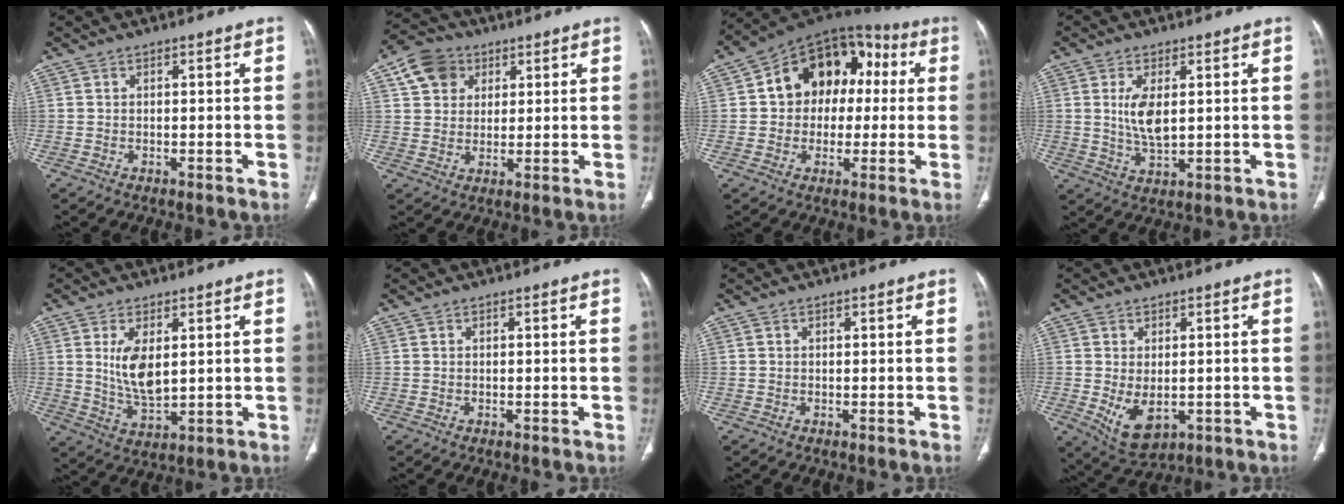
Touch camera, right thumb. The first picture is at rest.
{"total": 8.8, "force": [3.8, 7.2, 3.5], "torque": [-0.040, -0.003, 0.064]}
{"total": 17.0, "force": [2.1, 12.7, 11.1], "torque": [-0.109, 0.043, 0.022]}
{"total": 6.4, "force": [1.3, 2.9, 5.6], "torque": [-0.110, -0.013, 0.031]}
{"total": 8.1, "force": [1.9, 4.0, 6.8], "torque": [-0.122, -0.020, 0.048]}
{"total": 0.0}
{"total": 0.0}
{"total": 7.2, "force": [-1.2, 4.4, 5.7], "torque": [-0.093, -0.013, -0.001]}